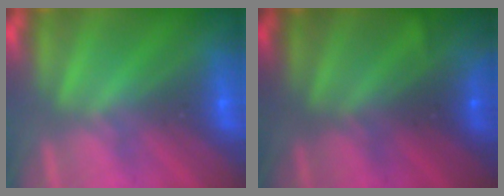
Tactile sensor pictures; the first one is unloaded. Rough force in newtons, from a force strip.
{"total": 1.7}